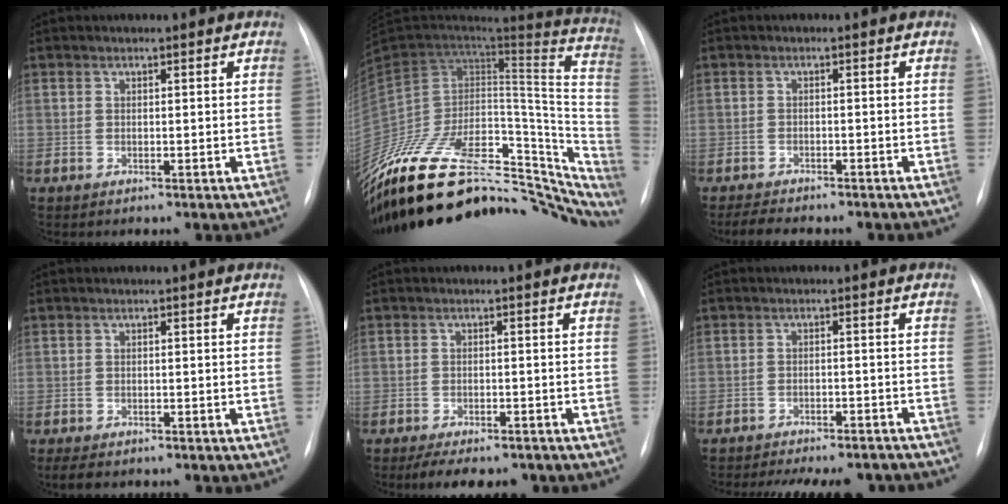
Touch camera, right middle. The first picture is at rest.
{"total": 41.9, "force": [-29.4, 19.8, 22.4], "torque": [-0.334, -0.006, -0.419]}
{"total": 5.4, "force": [-4.7, 1.4, 2.3], "torque": [-0.038, -0.009, -0.065]}
{"total": 3.1, "force": [-2.4, 1.1, 1.6], "torque": [-0.027, -0.007, -0.028]}
{"total": 8.0, "force": [-6.5, 3.1, 3.6], "torque": [-0.046, -0.002, -0.086]}
{"total": 15.1, "force": [-13.5, 4.3, 5.3], "torque": [-0.104, 0.000, -0.167]}